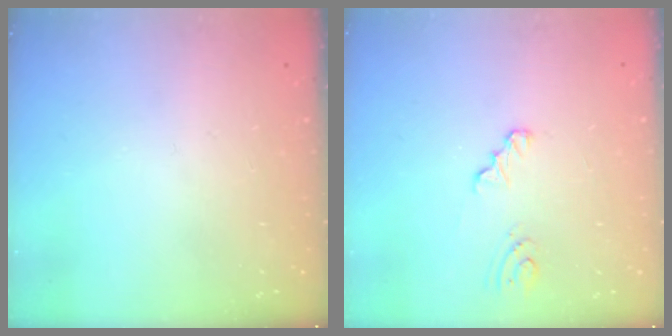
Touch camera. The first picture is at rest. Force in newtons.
{"total": 2.6, "press": 2.6, "slide": 0.3}